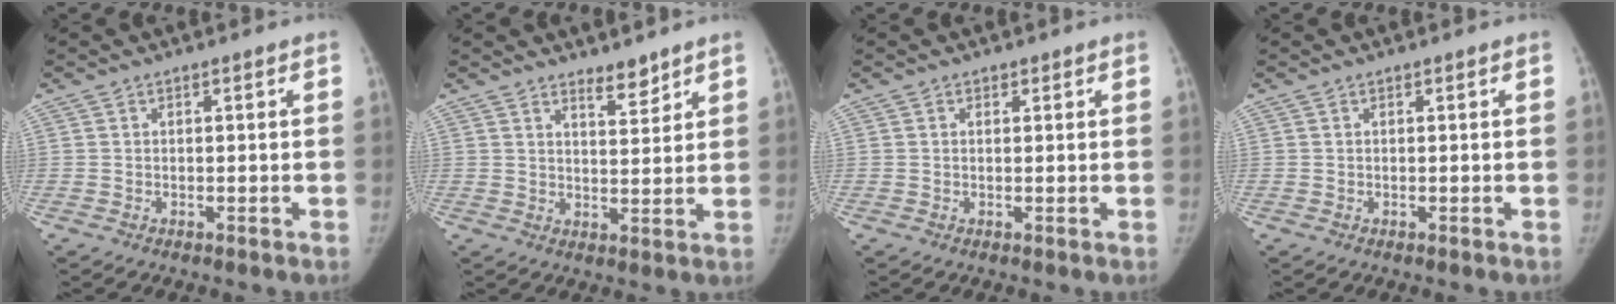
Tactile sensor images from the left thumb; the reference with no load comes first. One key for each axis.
{"total": 3.9, "fx": 3.3, "fy": 1.2, "fz": 1.7, "tx": -0.012, "ty": -0.030, "tz": 0.053}
{"total": 0.7, "fx": 0.4, "fy": 0.5, "fz": 0.3, "tx": -0.001, "ty": -0.002, "tz": 0.004}
{"total": 0.0}